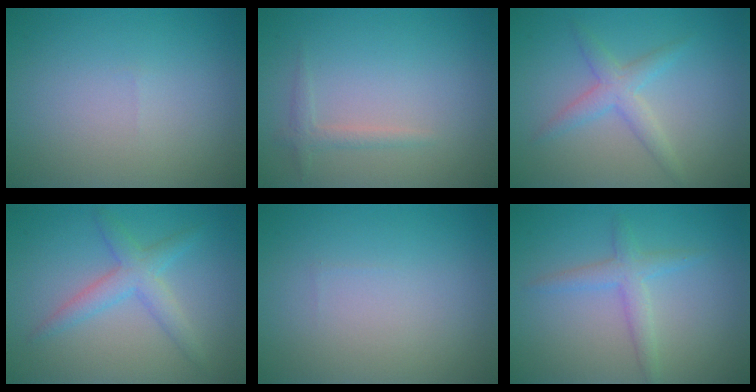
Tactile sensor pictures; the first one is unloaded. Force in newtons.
{"total": 1.2, "press": 1.2, "slide": 0.0}
{"total": 2.5, "press": 2.5, "slide": 0.1}
{"total": 2.9, "press": 2.9, "slide": 0.1}
{"total": 0.0}
{"total": 2.2, "press": 2.2, "slide": 0.1}